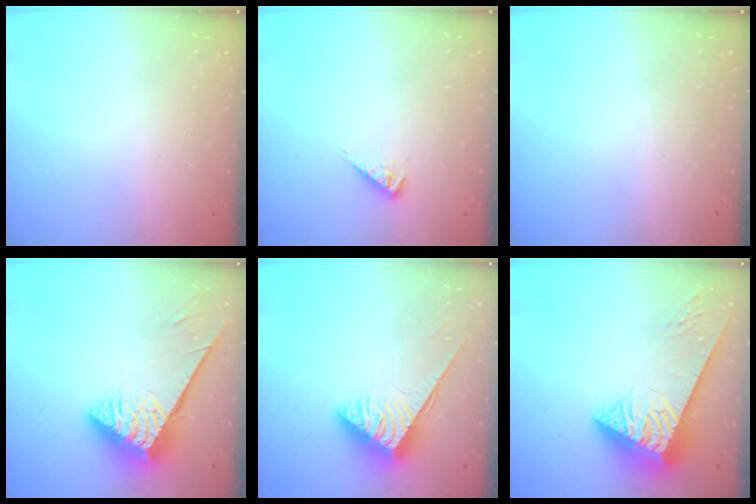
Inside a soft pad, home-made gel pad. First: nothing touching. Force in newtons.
{"total": 3.0, "press": 3.0, "slide": 0.6}
{"total": 0.0}
{"total": 5.6, "press": 5.6, "slide": 0.6}
{"total": 3.9, "press": 3.8, "slide": 0.7}
{"total": 7.0, "press": 6.9, "slide": 1.0}